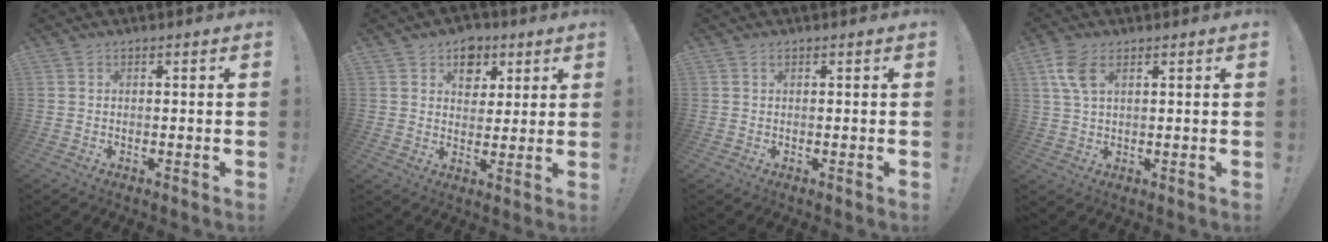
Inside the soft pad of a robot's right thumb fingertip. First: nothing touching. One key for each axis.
{"total": 8.6, "fx": 4.4, "fy": 6.9, "fz": 2.7, "tx": -0.026, "ty": -0.026, "tz": 0.085}
{"total": 0.0}
{"total": 6.6, "fx": 2.7, "fy": 3.5, "fz": 4.9, "tx": -0.105, "ty": -0.004, "tz": 0.051}